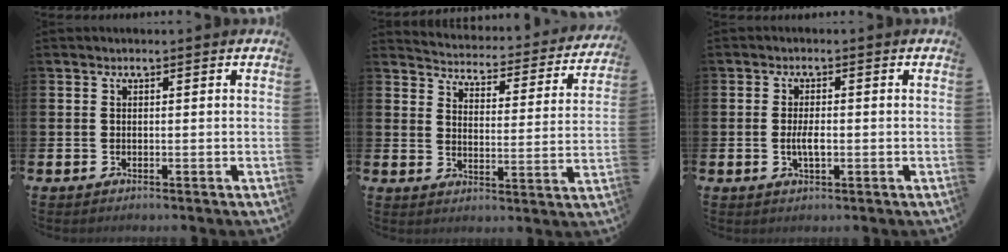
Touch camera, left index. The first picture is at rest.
{"total": 4.0, "force": [3.9, 0.7, 0.5], "torque": [-0.027, -0.042, 0.059]}
{"total": 2.8, "force": [-0.3, 1.1, 2.5], "torque": [-0.040, -0.001, -0.008]}